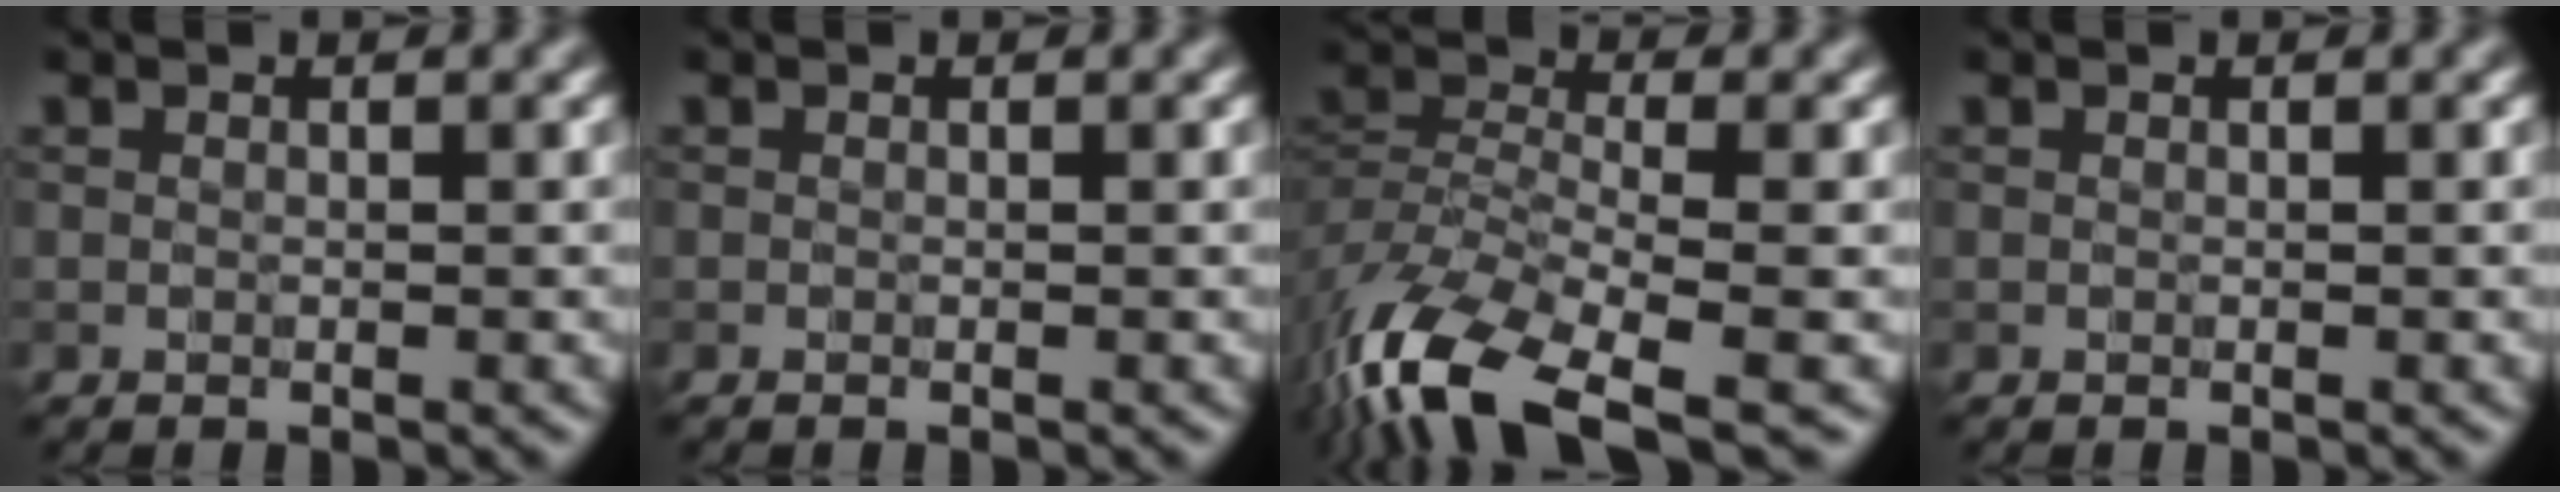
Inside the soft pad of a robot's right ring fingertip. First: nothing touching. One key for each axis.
{"total": 0.0}
{"total": 11.2, "fx": -7.1, "fy": 4.0, "fz": 7.6, "tx": -0.160, "ty": -0.018, "tz": -0.140}
{"total": 0.0}